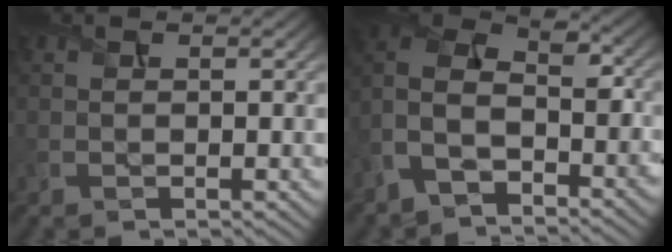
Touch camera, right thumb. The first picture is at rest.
{"total": 9.9, "force": [-6.0, 5.4, 5.7], "torque": [-0.131, -0.013, -0.124]}